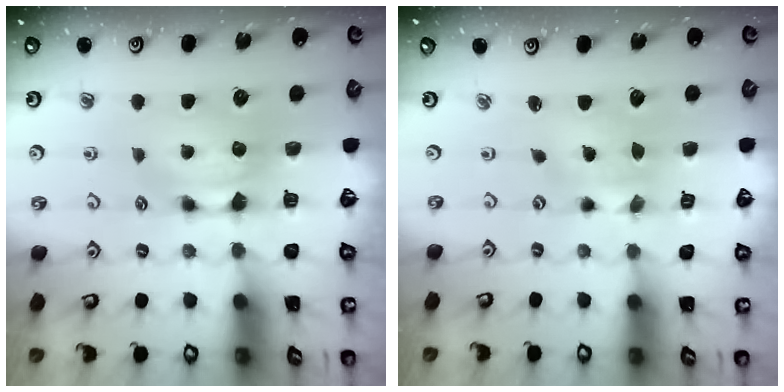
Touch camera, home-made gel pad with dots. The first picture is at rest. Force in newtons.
{"total": 2.2, "press": 2.0, "slide": 1.0}